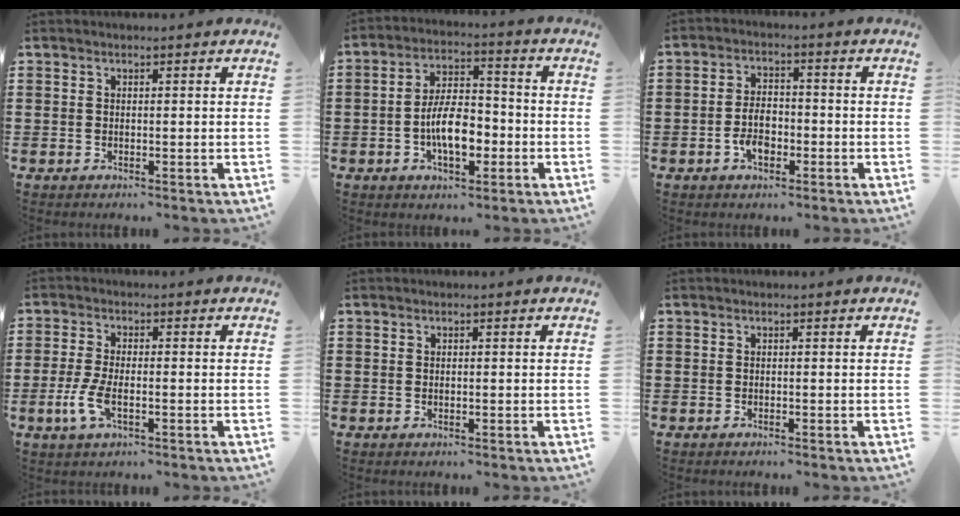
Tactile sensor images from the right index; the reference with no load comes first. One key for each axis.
{"total": 8.4, "fx": -2.4, "fy": 4.1, "fz": 6.9, "tx": -0.122, "ty": 0.003, "tz": -0.050}
{"total": 4.7, "fx": -1.8, "fy": 2.5, "fz": 3.6, "tx": -0.078, "ty": -0.002, "tz": -0.034}
{"total": 4.4, "fx": -1.5, "fy": 1.5, "fz": 3.9, "tx": -0.094, "ty": -0.009, "tz": -0.033}
{"total": 0.0}
{"total": 0.0}